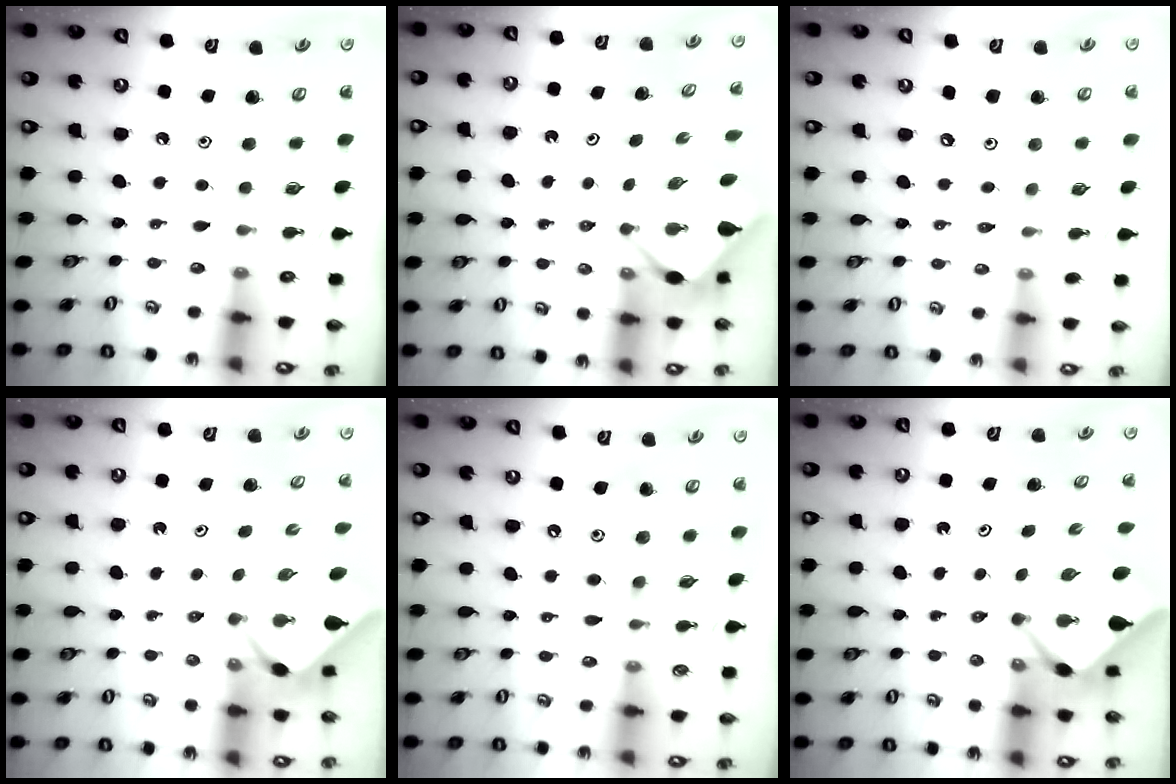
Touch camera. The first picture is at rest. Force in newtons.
{"total": 3.0, "press": 3.0, "slide": 0.3}
{"total": 3.4, "press": 3.4, "slide": 0.5}
{"total": 2.4, "press": 2.3, "slide": 0.3}
{"total": 8.4, "press": 8.4, "slide": 0.9}
{"total": 2.6, "press": 2.6, "slide": 0.3}